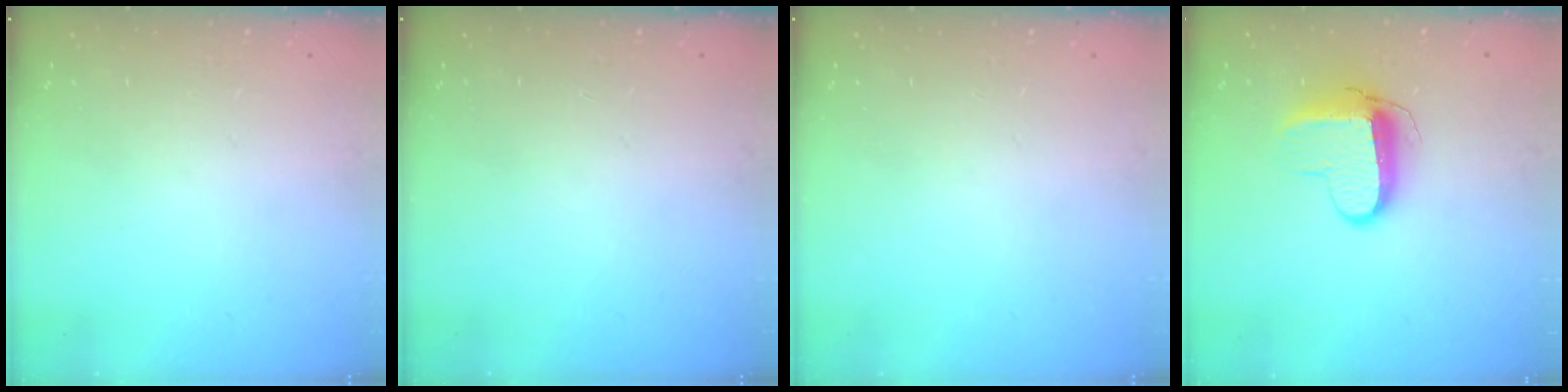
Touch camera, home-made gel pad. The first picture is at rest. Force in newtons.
{"total": 0.0}
{"total": 0.0}
{"total": 9.5, "press": 9.5, "slide": 0.8}